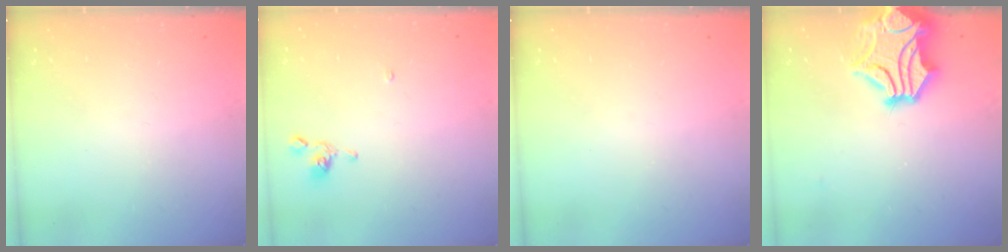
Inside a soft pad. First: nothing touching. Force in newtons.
{"total": 2.2, "press": 2.2, "slide": 0.2}
{"total": 0.0}
{"total": 7.2, "press": 6.8, "slide": 2.2}